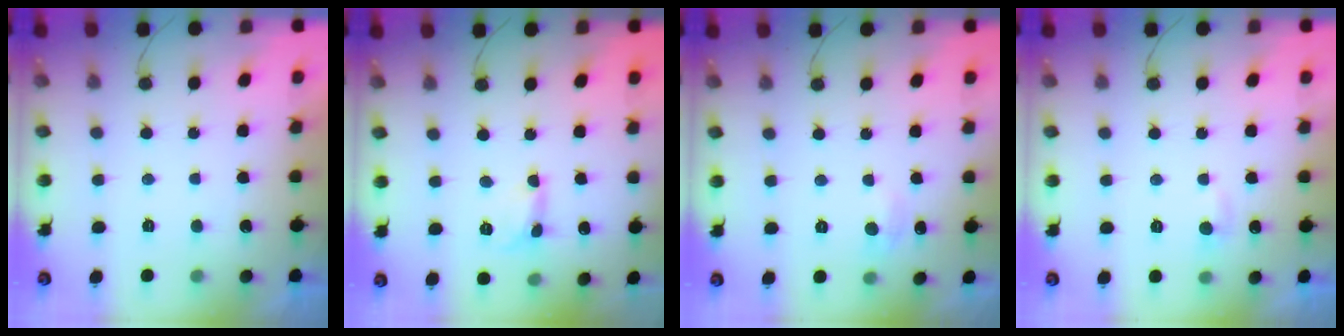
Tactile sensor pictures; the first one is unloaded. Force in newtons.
{"total": 2.0, "press": 2.0, "slide": 0.2}
{"total": 5.9, "press": 5.9, "slide": 0.7}
{"total": 3.4, "press": 3.4, "slide": 0.4}